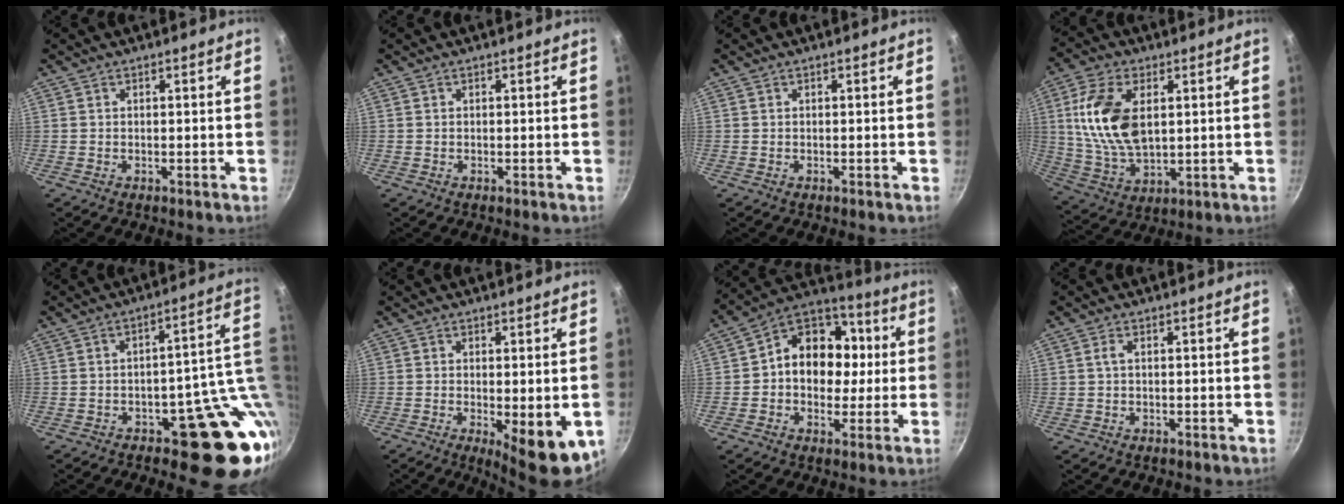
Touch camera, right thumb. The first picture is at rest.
{"total": 0.0}
{"total": 0.0}
{"total": 15.1, "force": [3.0, 8.6, 12.0], "torque": [-0.222, -0.012, 0.065]}
{"total": 14.7, "force": [-2.3, 7.7, 12.3], "torque": [-0.082, 0.025, -0.022]}
{"total": 9.9, "force": [-2.5, 3.1, 9.1], "torque": [-0.105, -0.012, -0.022]}
{"total": 15.0, "force": [0.6, 12.0, 8.9], "torque": [-0.090, 0.031, -0.010]}
{"total": 1.3, "force": [0.2, 0.5, 1.2], "torque": [-0.025, 0.003, 0.003]}